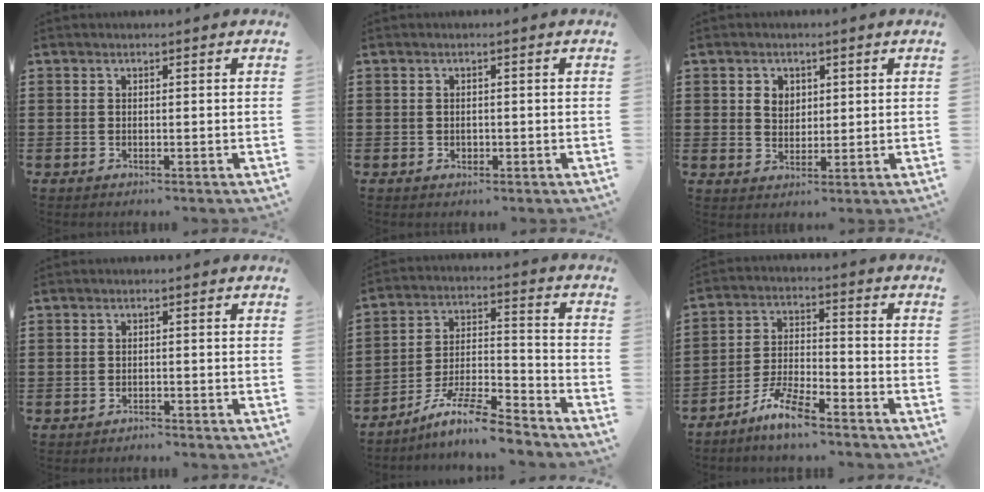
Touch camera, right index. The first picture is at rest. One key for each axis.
{"total": 0.8, "fx": -0.1, "fy": 0.7, "fz": 0.2, "tx": -0.007, "ty": 0.004, "tz": -0.003}
{"total": 2.8, "fx": 1.1, "fy": 2.3, "fz": 1.1, "tx": -0.030, "ty": 0.009, "tz": 0.019}
{"total": 0.9, "fx": -0.8, "fy": 0.2, "fz": -0.2, "tx": 0.001, "ty": 0.005, "tz": -0.020}
{"total": 10.0, "fx": -8.6, "fy": 1.0, "fz": 5.0, "tx": -0.086, "ty": 0.020, "tz": -0.164}
{"total": 6.8, "fx": -5.8, "fy": 0.8, "fz": 3.4, "tx": -0.082, "ty": -0.003, "tz": -0.113}